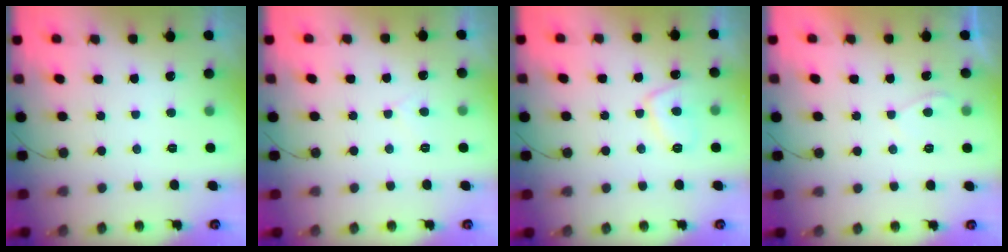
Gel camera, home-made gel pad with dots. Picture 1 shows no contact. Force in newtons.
{"total": 2.7, "press": 2.7, "slide": 0.3}
{"total": 7.2, "press": 7.1, "slide": 1.1}
{"total": 1.3, "press": 1.2, "slide": 0.6}